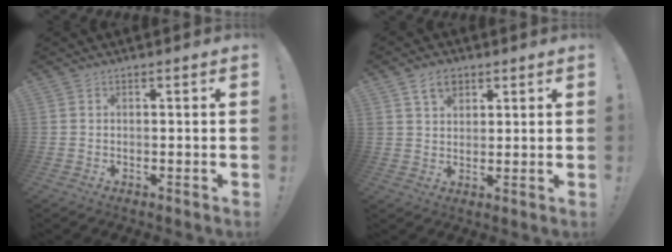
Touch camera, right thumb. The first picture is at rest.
{"total": 6.4, "force": [3.7, 4.3, 2.9], "torque": [-0.046, -0.008, 0.068]}